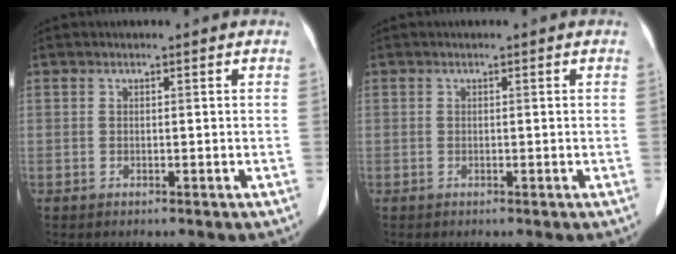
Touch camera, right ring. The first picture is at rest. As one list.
[{"total": 0.0}]